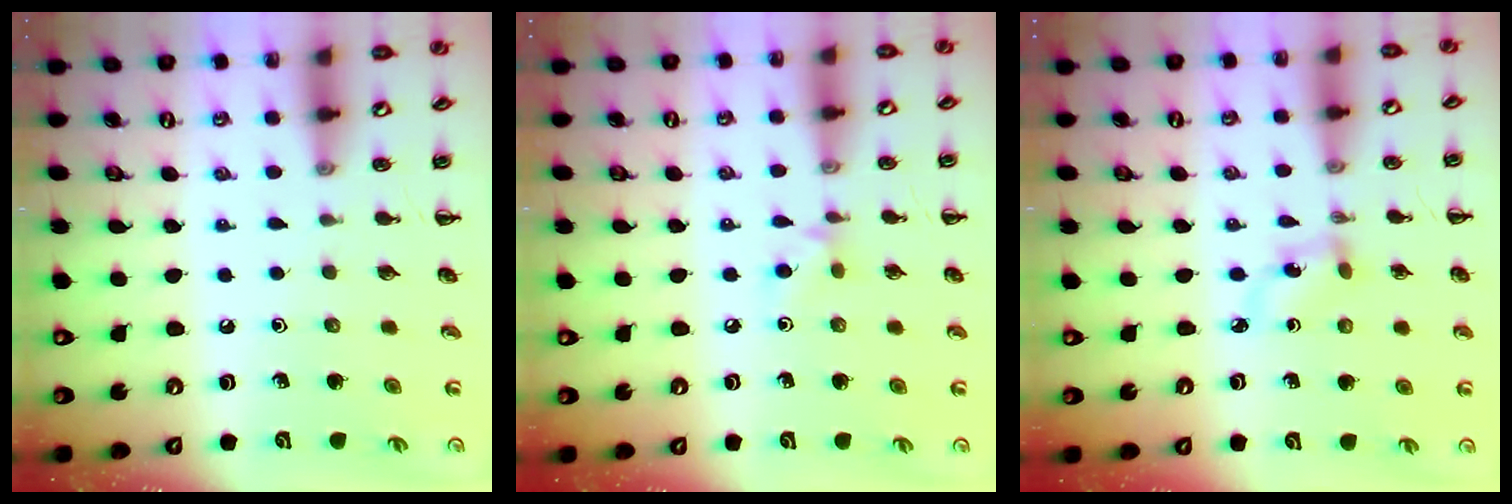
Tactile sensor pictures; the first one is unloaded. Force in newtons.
{"total": 5.2, "press": 4.8, "slide": 1.9}
{"total": 3.5, "press": 3.3, "slide": 1.0}